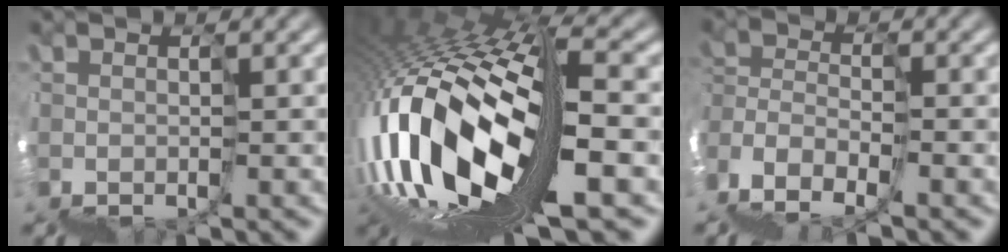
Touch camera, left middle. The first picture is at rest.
{"total": 15.2, "force": [0.4, 4.6, 14.5], "torque": [-0.282, 0.020, 0.021]}
{"total": 1.7, "force": [-0.3, 1.1, 1.3], "torque": [-0.012, 0.025, -0.014]}